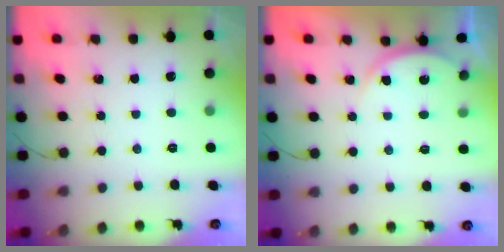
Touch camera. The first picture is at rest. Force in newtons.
{"total": 3.1, "press": 3.1, "slide": 0.5}